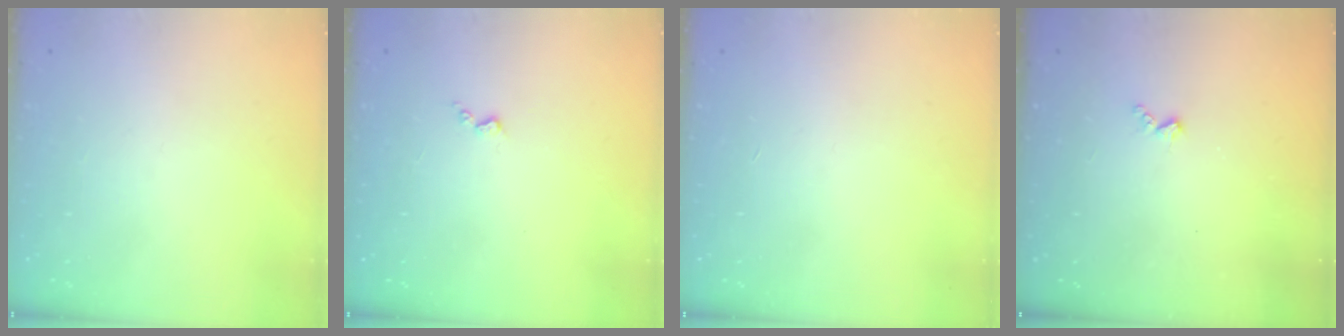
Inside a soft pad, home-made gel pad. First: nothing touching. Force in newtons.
{"total": 2.7, "press": 2.6, "slide": 0.4}
{"total": 0.0}
{"total": 3.7, "press": 3.6, "slide": 0.5}